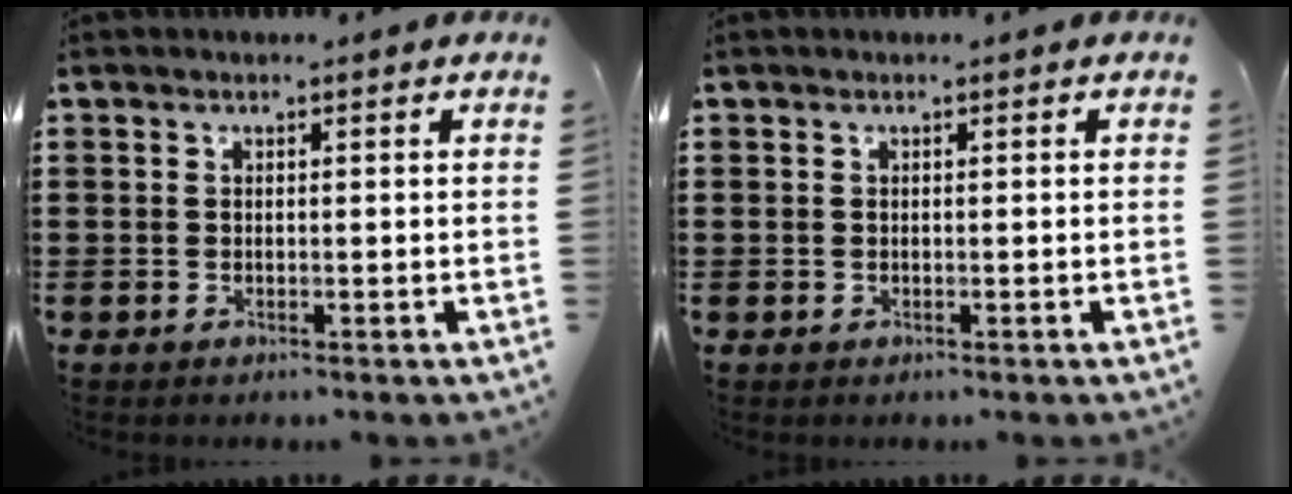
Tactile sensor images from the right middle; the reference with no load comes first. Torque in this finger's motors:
{"motor_torque": [-0.18, 0.16, 0.00, 0.00]}